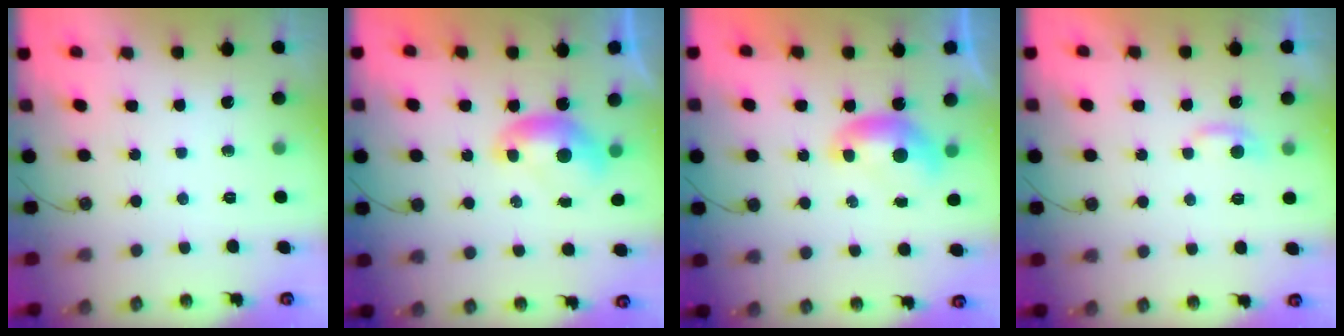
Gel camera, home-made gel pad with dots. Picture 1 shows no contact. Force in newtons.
{"total": 0.0}
{"total": 0.0}
{"total": 1.2, "press": 1.0, "slide": 0.7}